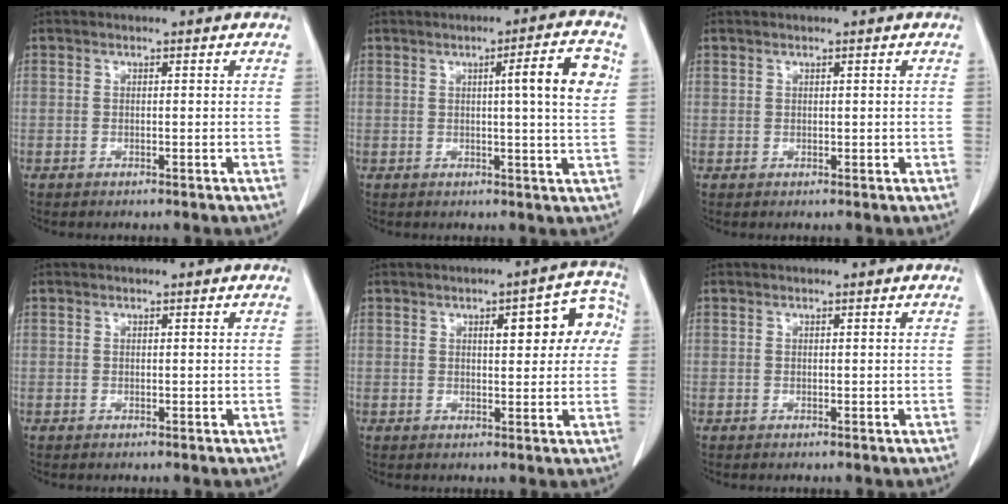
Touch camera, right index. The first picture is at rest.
{"total": 7.3, "force": [1.9, -0.2, 7.0], "torque": [-0.098, 0.001, 0.025]}
{"total": 0.6, "force": [0.5, 0.4, 0.1], "torque": [0.005, 0.000, 0.010]}
{"total": 0.0}
{"total": 8.6, "force": [2.5, 3.0, 7.7], "torque": [-0.085, 0.028, 0.028]}
{"total": 0.0}